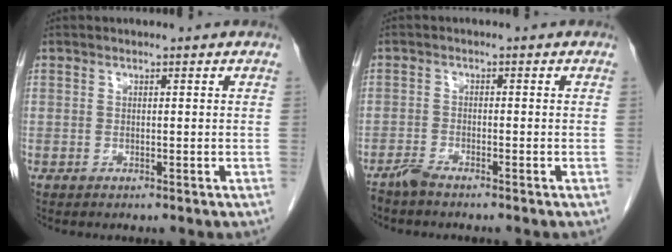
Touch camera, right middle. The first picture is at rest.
{"total": 2.0, "force": [-1.9, 0.0, 0.7], "torque": [-0.020, -0.005, -0.039]}